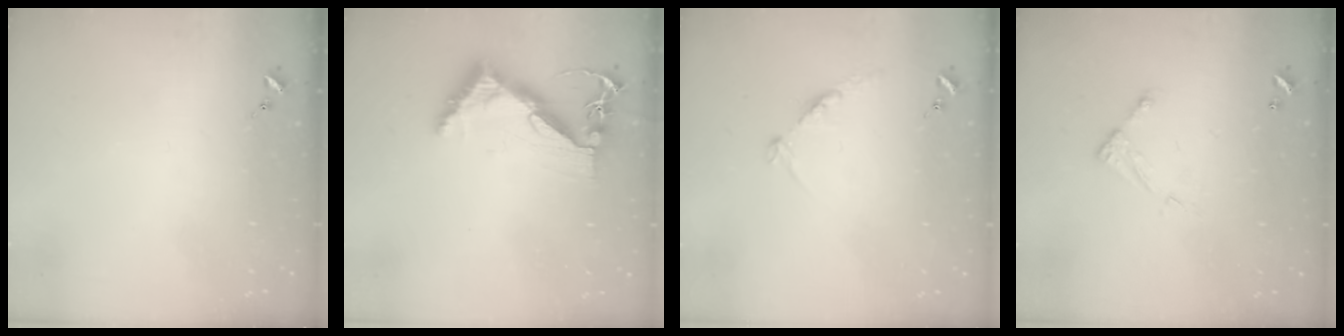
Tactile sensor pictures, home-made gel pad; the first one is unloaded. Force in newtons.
{"total": 8.3, "press": 8.2, "slide": 1.2}
{"total": 8.3, "press": 8.2, "slide": 0.9}
{"total": 5.3, "press": 5.3, "slide": 0.4}